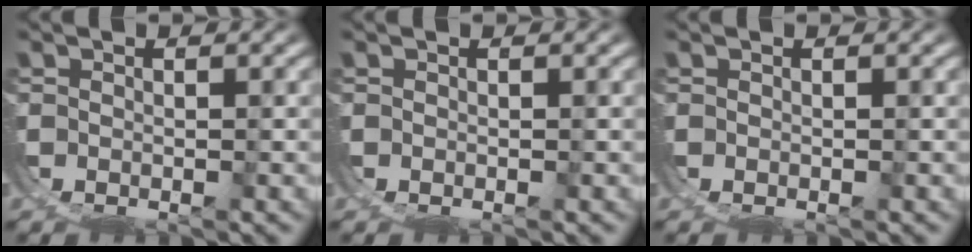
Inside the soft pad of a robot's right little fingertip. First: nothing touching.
{"total": 0.0}
{"total": 0.0}